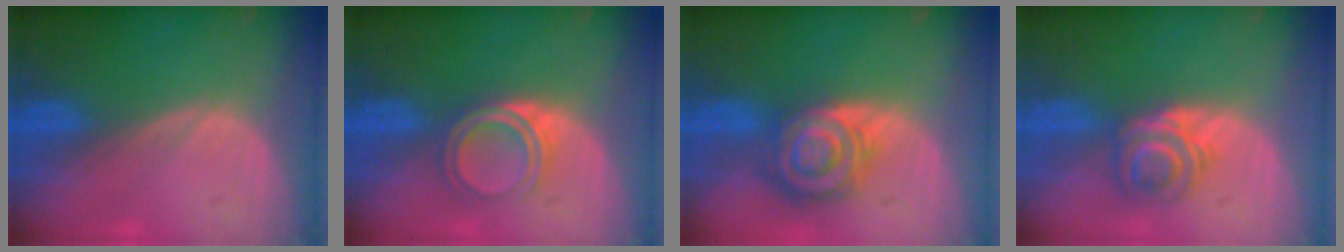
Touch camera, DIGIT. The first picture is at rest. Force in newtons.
{"total": 5.1, "press": 4.3, "slide": 2.7}
{"total": 8.5, "press": 7.3, "slide": 4.4}
{"total": 6.1, "press": 5.2, "slide": 3.2}